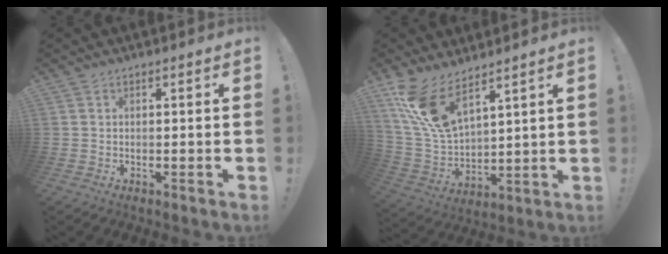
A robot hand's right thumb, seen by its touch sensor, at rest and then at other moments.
{"total": 14.8, "force": [10.2, 6.0, 8.7], "torque": [-0.183, -0.064, 0.194]}